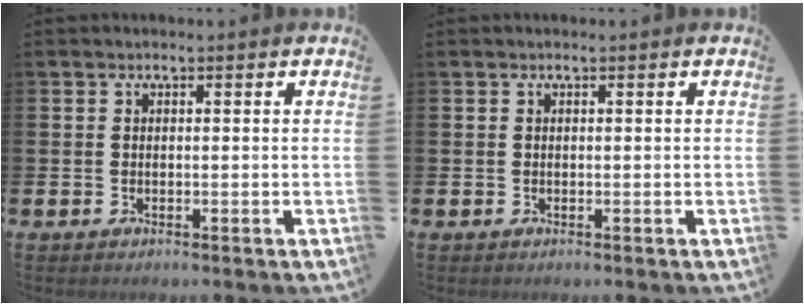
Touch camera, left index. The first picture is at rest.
{"total": 0.0}